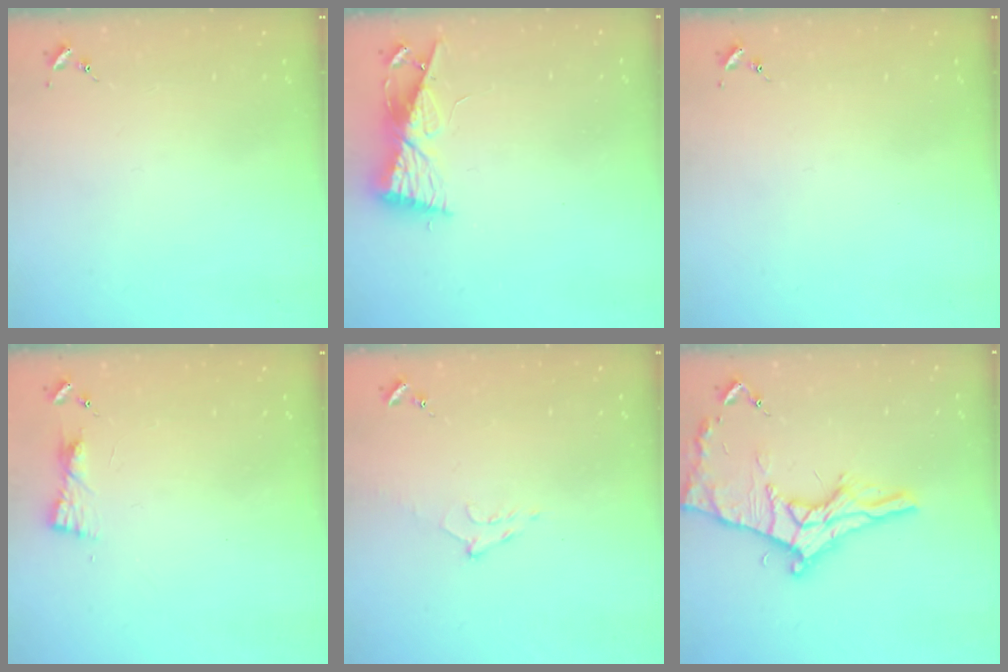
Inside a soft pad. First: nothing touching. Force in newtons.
{"total": 9.0, "press": 9.0, "slide": 0.8}
{"total": 0.0}
{"total": 4.5, "press": 4.5, "slide": 0.7}
{"total": 9.4, "press": 9.4, "slide": 0.9}
{"total": 17.3, "press": 17.3, "slide": 1.0}